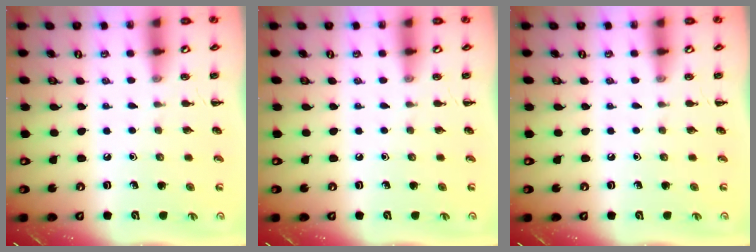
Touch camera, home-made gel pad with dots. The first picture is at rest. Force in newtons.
{"total": 0.0}
{"total": 0.0}